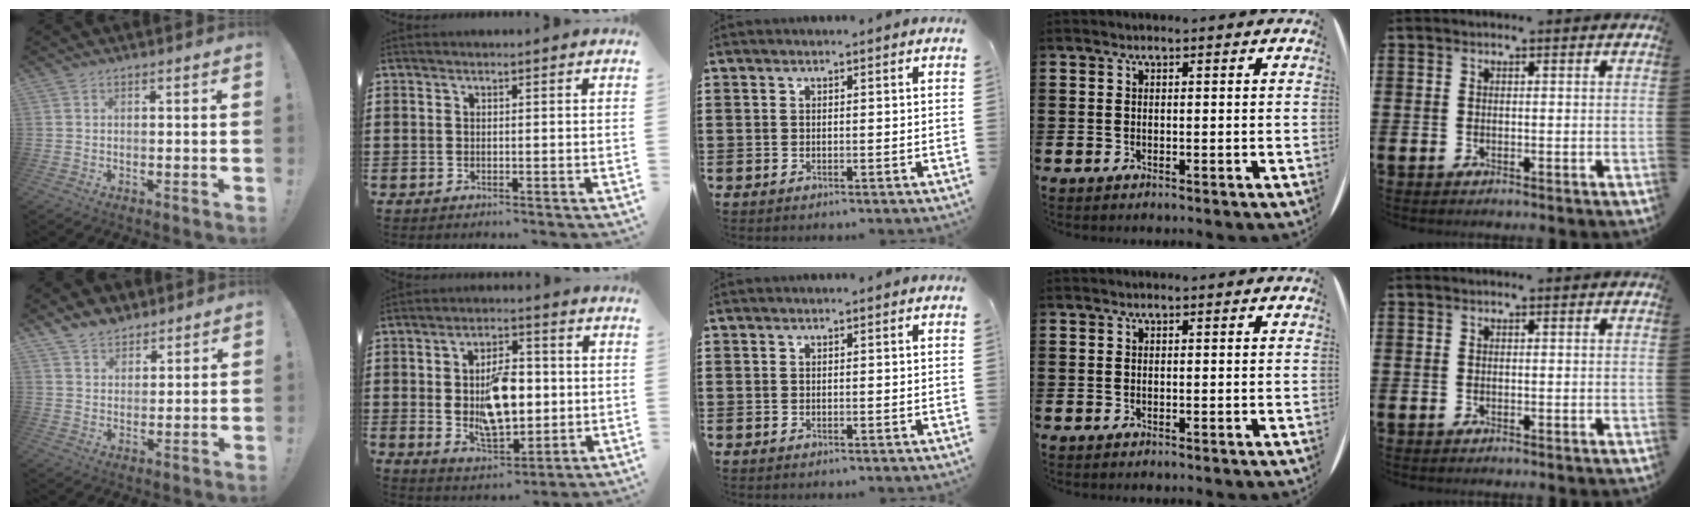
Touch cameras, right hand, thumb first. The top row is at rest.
{"thumb": {"total": 6.6, "force": [5.4, 3.6, 1.1], "torque": [-0.025, -0.035, 0.105]}, "index": {"total": 10.0, "force": [0.1, 5.4, 8.4], "torque": [-0.136, 0.000, -0.004]}}